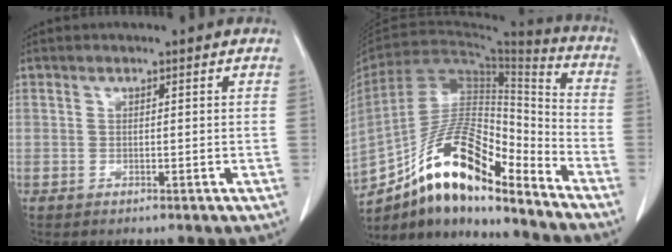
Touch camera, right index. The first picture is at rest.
{"total": 18.2, "force": [-13.0, 4.9, 11.7], "torque": [-0.211, 0.028, -0.230]}